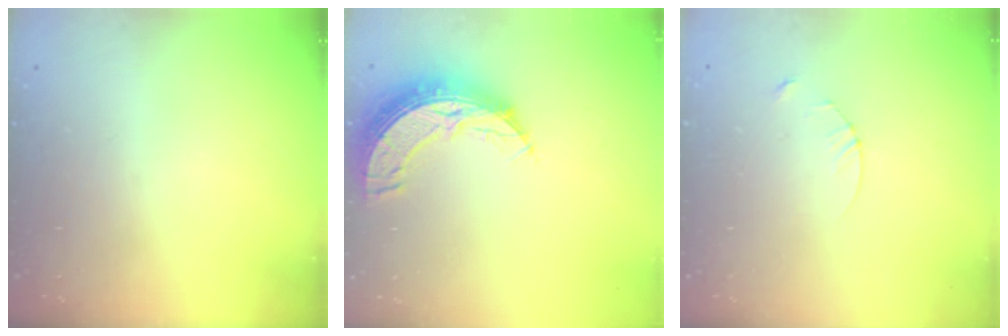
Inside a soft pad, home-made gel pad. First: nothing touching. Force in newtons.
{"total": 10.5, "press": 10.4, "slide": 0.9}
{"total": 3.2, "press": 3.2, "slide": 0.3}